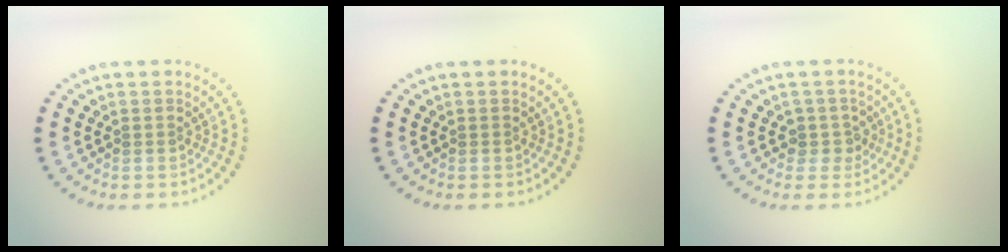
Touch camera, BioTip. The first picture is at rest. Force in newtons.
{"total": 0.0}
{"total": 1.9, "press": 1.5, "slide": 1.2}